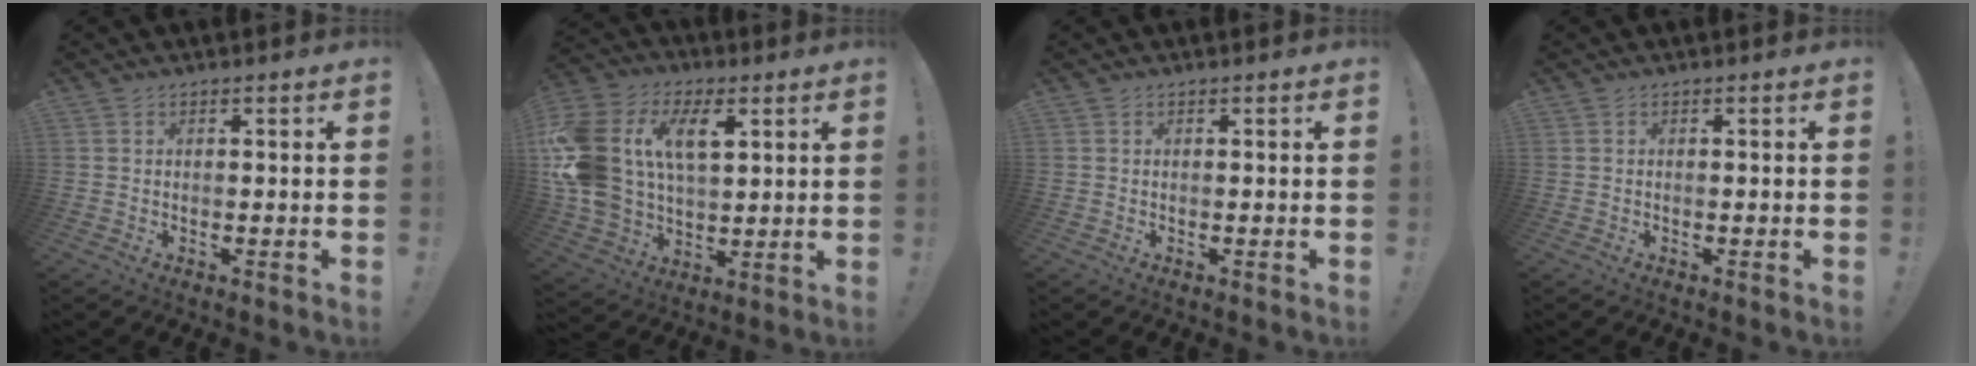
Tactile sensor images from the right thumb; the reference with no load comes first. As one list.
[{"total": 21.9, "force": [6.9, 15.0, 14.5], "torque": [-0.285, -0.020, 0.126]}, {"total": 0.0}, {"total": 0.0}]